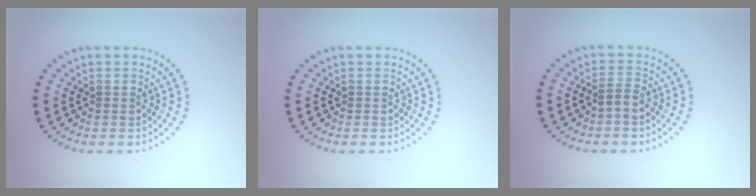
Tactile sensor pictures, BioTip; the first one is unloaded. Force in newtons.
{"total": 0.0}
{"total": 1.0, "press": 0.8, "slide": 0.5}